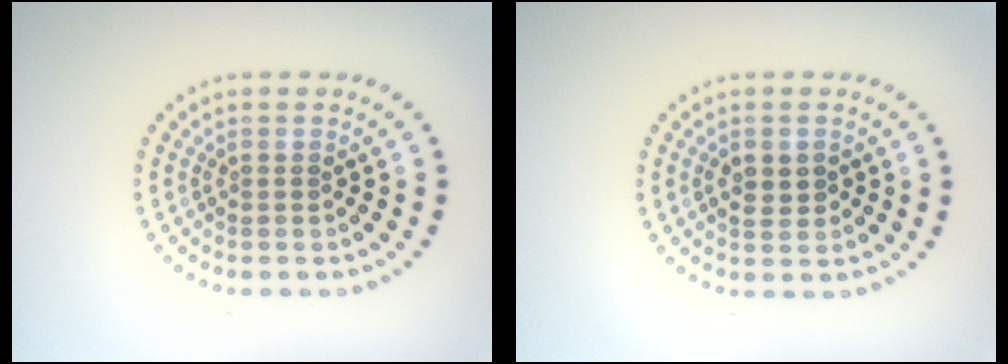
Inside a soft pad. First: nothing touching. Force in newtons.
{"total": 2.3, "press": 2.3, "slide": 0.2}